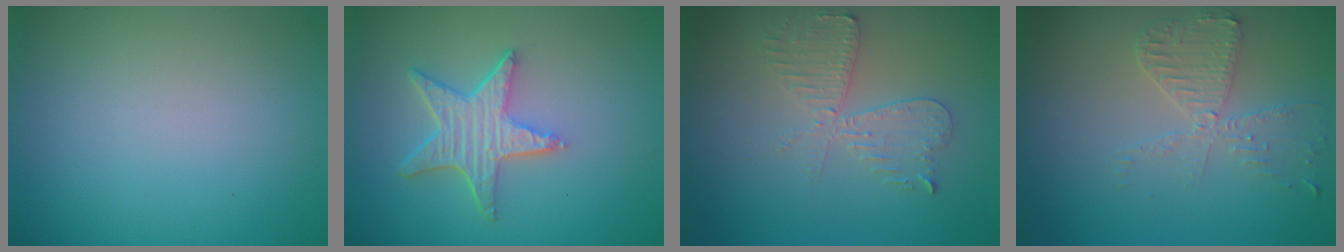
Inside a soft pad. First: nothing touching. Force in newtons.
{"total": 4.8, "press": 3.9, "slide": 2.8}
{"total": 2.6, "press": 2.5, "slide": 0.5}
{"total": 3.5, "press": 3.0, "slide": 1.8}